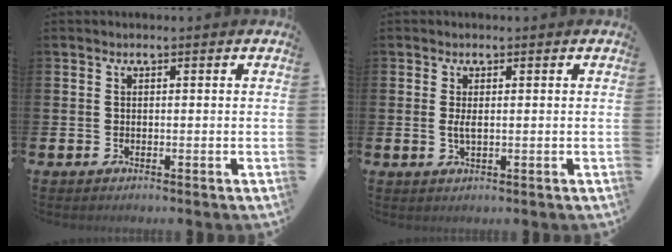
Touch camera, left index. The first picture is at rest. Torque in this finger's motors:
{"motor_torque": [0.60, -0.15, 0.34, 0.11]}